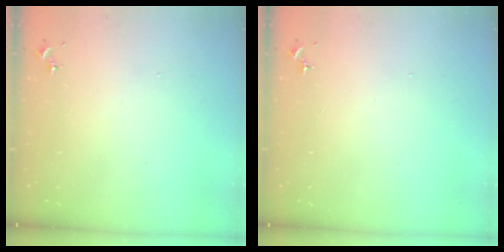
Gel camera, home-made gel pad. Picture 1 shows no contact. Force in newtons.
{"total": 0.0}